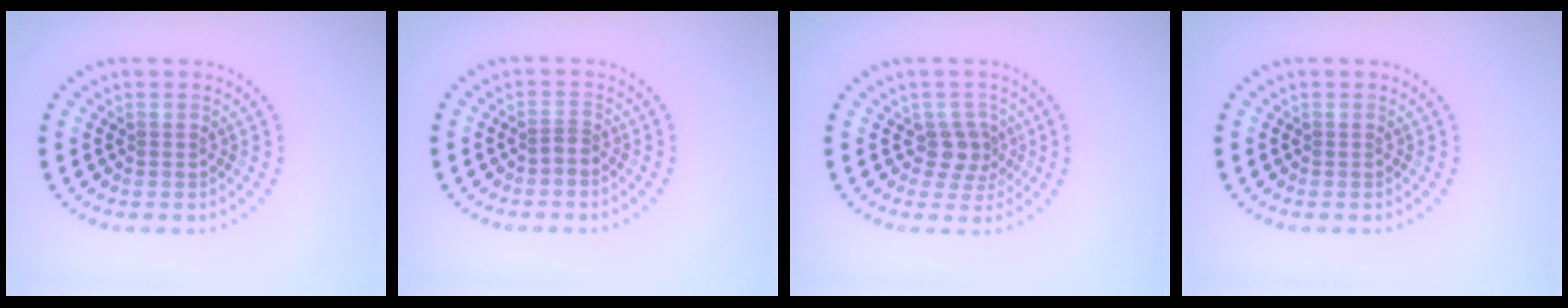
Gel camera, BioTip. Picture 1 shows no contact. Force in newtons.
{"total": 0.8, "press": 0.4, "slide": 0.6}
{"total": 2.5, "press": 1.9, "slide": 1.5}
{"total": 0.0}